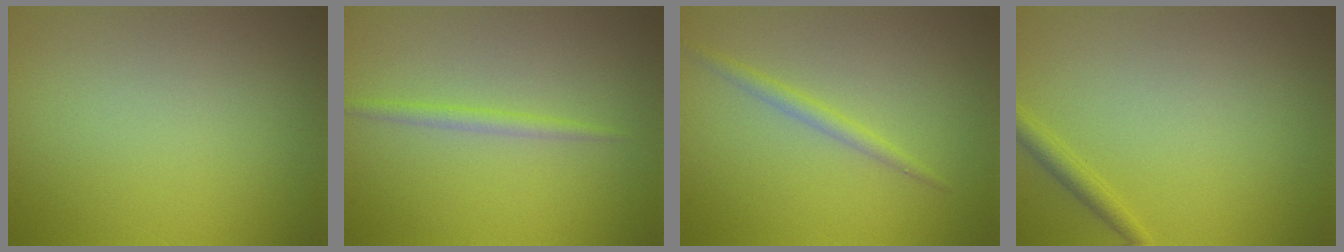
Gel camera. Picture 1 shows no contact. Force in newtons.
{"total": 1.2, "press": 1.2, "slide": 0.1}
{"total": 1.4, "press": 1.4, "slide": 0.1}
{"total": 1.4, "press": 1.4, "slide": 0.1}